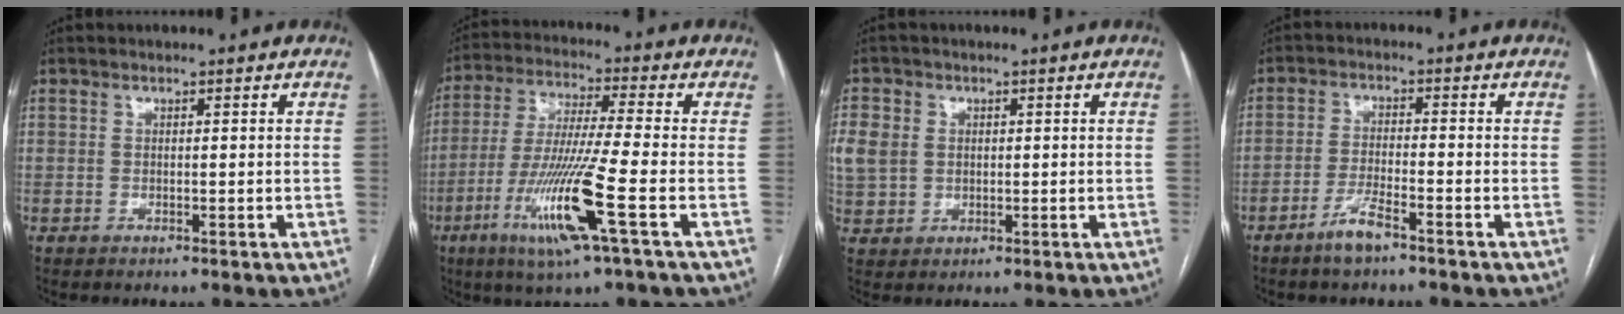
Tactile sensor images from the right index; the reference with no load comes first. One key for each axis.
{"total": 13.7, "fx": -5.2, "fy": -0.8, "fz": 12.7, "tx": -0.256, "ty": -0.024, "tz": -0.101}
{"total": 7.0, "fx": 1.3, "fy": 6.2, "fz": 3.2, "tx": -0.088, "ty": 0.012, "tz": 0.034}
{"total": 4.4, "fx": -3.2, "fy": 0.5, "fz": 2.9, "tx": -0.063, "ty": -0.004, "tz": -0.062}